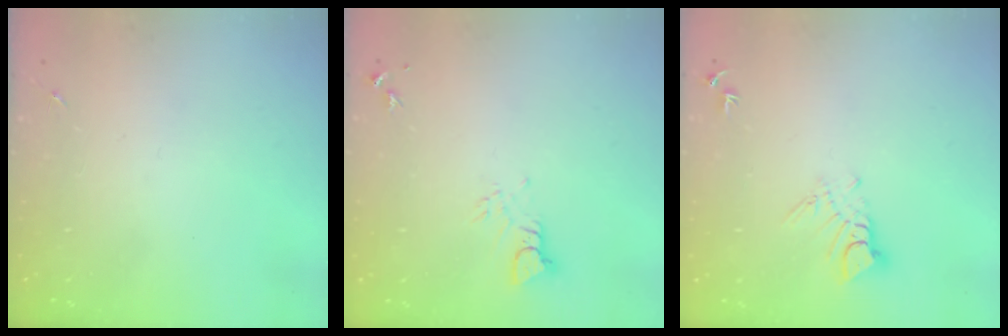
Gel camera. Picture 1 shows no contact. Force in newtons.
{"total": 3.6, "press": 3.6, "slide": 0.3}
{"total": 5.9, "press": 5.9, "slide": 0.5}